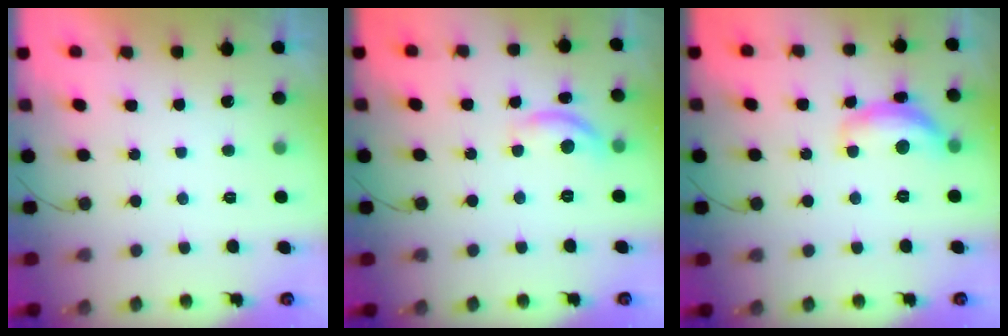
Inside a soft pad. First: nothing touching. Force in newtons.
{"total": 9.8, "press": 9.8, "slide": 0.5}
{"total": 12.2, "press": 12.2, "slide": 0.6}